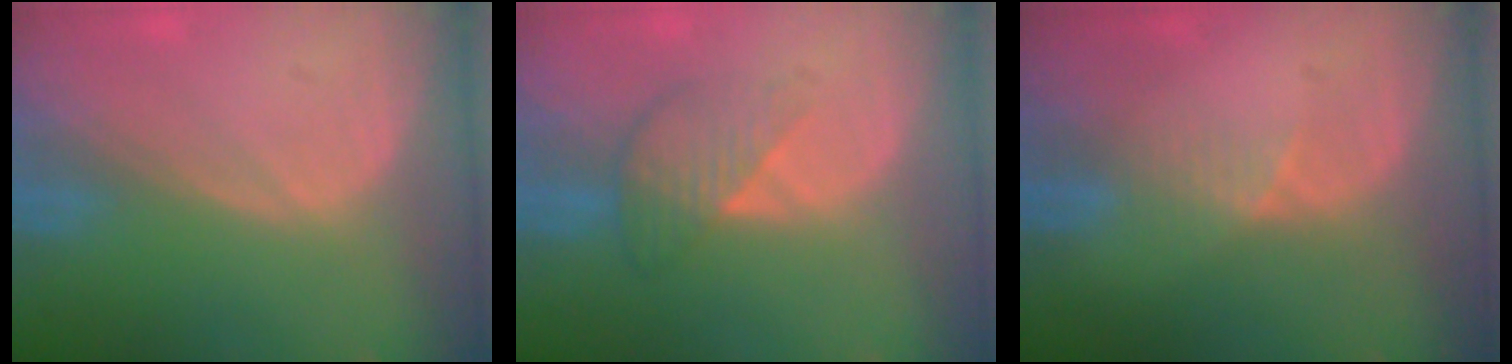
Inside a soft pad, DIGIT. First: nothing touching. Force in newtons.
{"total": 4.6, "press": 4.6, "slide": 0.1}
{"total": 2.6, "press": 2.2, "slide": 1.4}